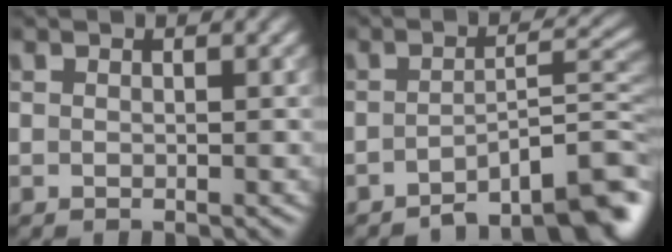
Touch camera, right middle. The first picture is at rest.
{"total": 6.8, "force": [-5.0, 1.7, 4.3], "torque": [-0.048, 0.010, -0.076]}